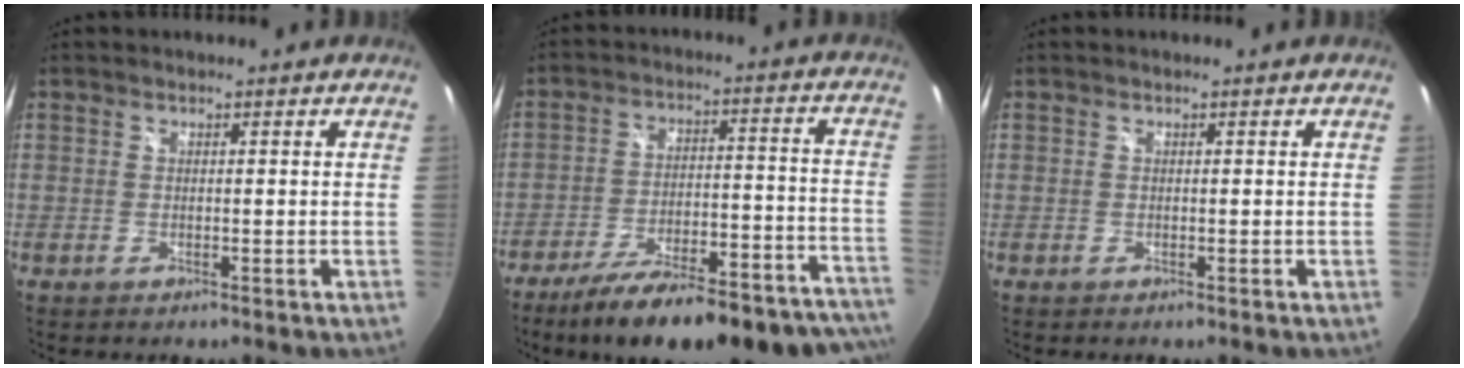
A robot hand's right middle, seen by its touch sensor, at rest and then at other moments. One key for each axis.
{"total": 28.6, "fx": -24.2, "fy": 6.6, "fz": 13.7, "tx": -0.199, "ty": -0.019, "tz": -0.321}
{"total": 0.0}